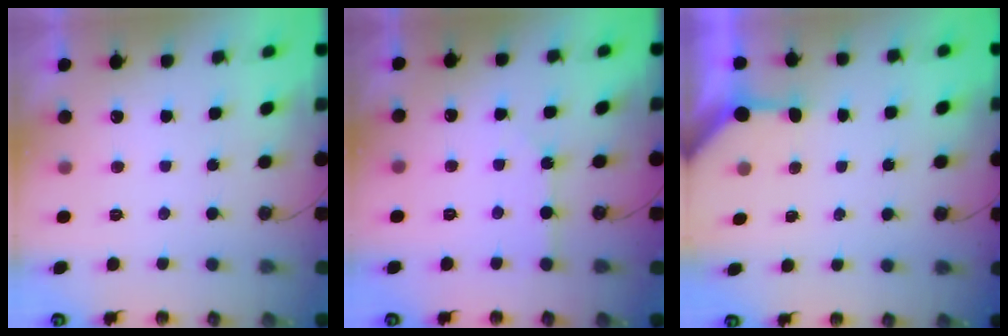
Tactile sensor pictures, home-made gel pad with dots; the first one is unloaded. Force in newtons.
{"total": 2.5, "press": 2.5, "slide": 0.3}
{"total": 3.3, "press": 3.3, "slide": 0.4}